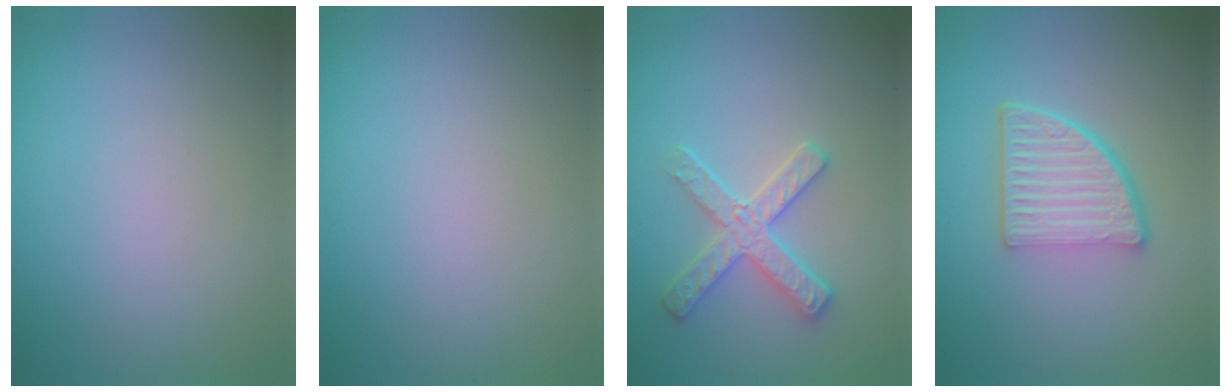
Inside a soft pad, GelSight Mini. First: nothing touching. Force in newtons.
{"total": 0.0}
{"total": 3.0, "press": 2.9, "slide": 0.7}
{"total": 5.2, "press": 3.7, "slide": 3.7}